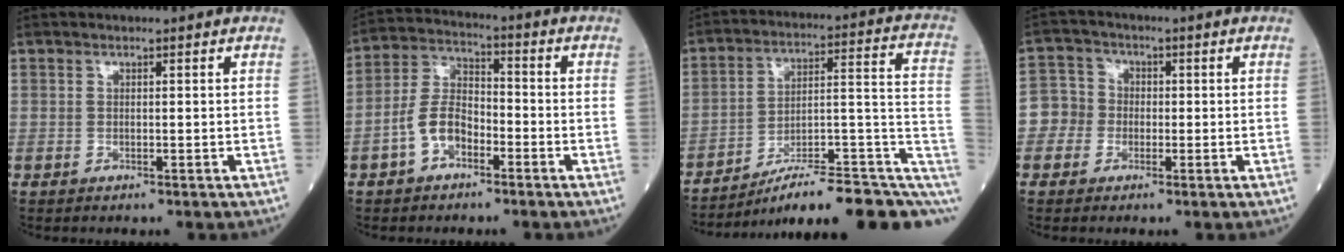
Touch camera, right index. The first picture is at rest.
{"total": 7.4, "force": [-3.3, 4.2, 5.1], "torque": [-0.112, 0.020, -0.069]}
{"total": 20.0, "force": [-12.4, 4.3, 15.1], "torque": [-0.145, 0.055, -0.173]}
{"total": 4.5, "force": [-1.0, 4.3, 0.8], "torque": [-0.013, 0.022, -0.028]}